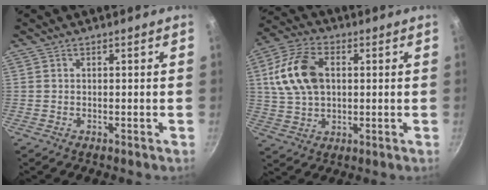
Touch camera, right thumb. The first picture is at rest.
{"total": 13.8, "force": [2.4, 9.1, 10.1], "torque": [-0.182, 0.010, 0.039]}